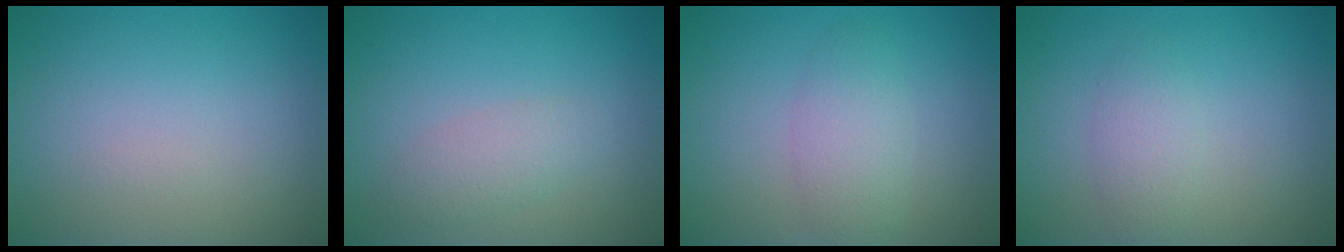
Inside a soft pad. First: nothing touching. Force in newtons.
{"total": 2.1, "press": 2.1, "slide": 0.0}
{"total": 2.8, "press": 2.8, "slide": 0.1}
{"total": 1.9, "press": 1.9, "slide": 0.1}